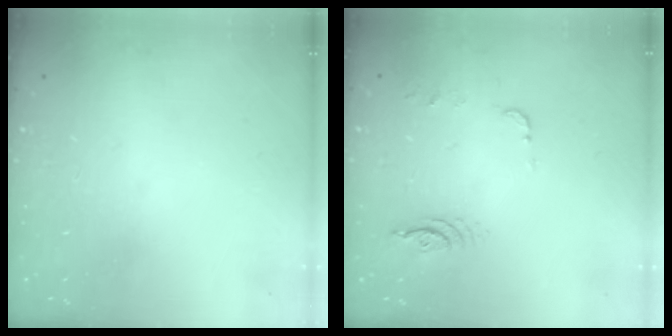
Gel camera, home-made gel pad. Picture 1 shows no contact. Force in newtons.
{"total": 5.2, "press": 5.1, "slide": 1.1}